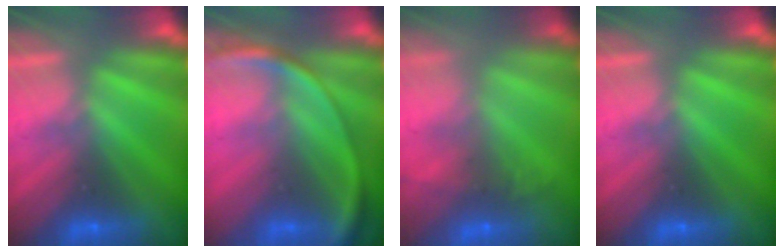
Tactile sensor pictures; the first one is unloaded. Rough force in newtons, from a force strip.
{"total": 2.7}
{"total": 7.5}
{"total": 0.0}